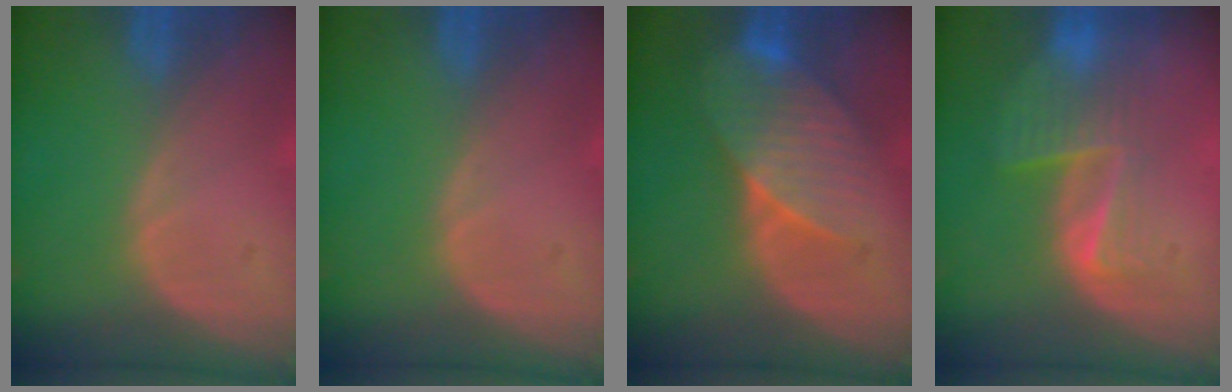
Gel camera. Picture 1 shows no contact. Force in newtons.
{"total": 0.0}
{"total": 7.5, "press": 7.4, "slide": 1.2}
{"total": 6.7, "press": 5.7, "slide": 3.5}